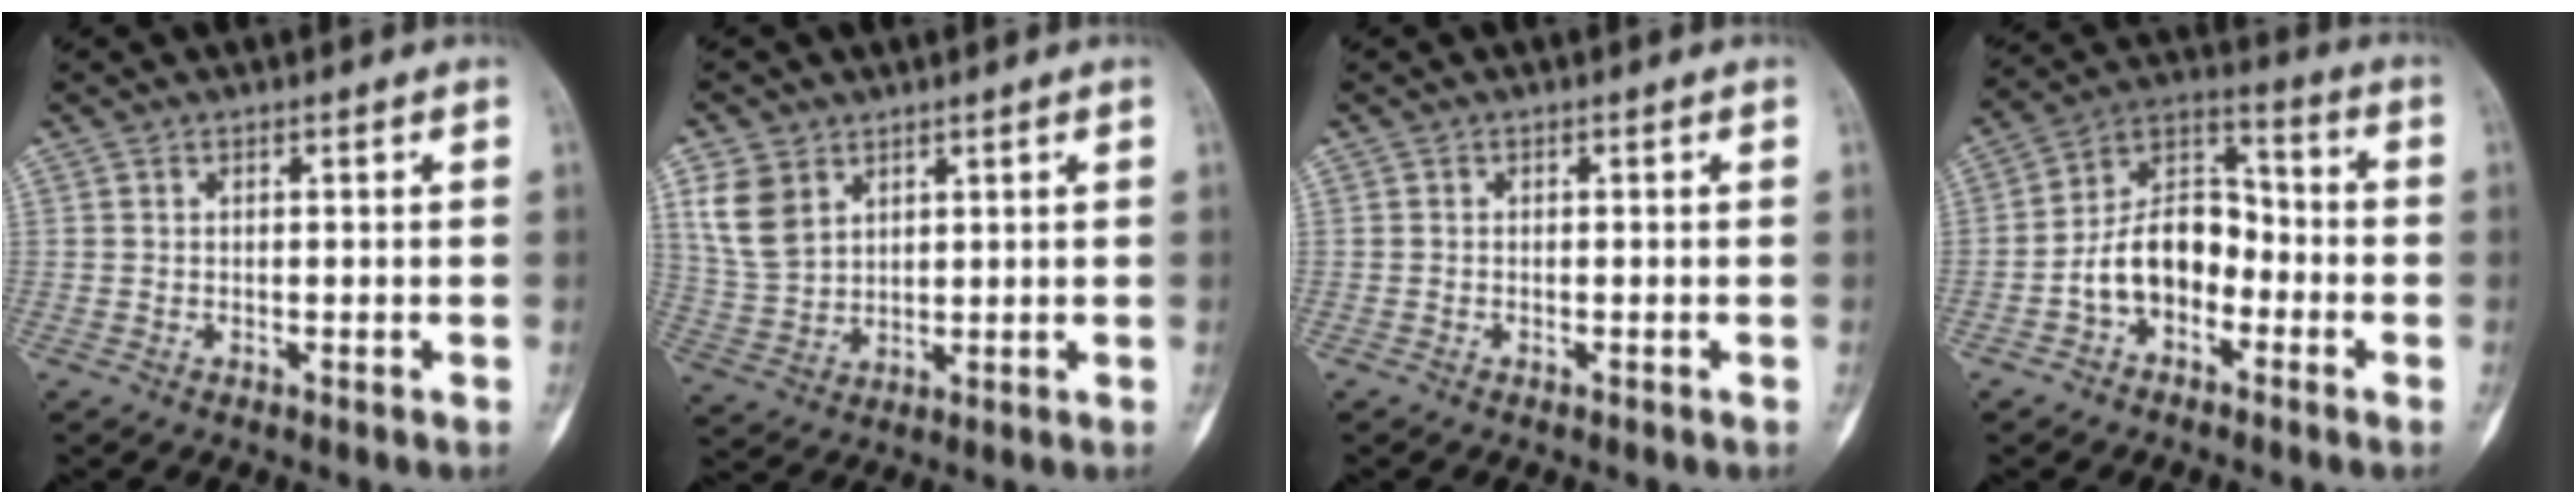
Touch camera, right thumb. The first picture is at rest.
{"total": 8.1, "force": [3.9, 5.7, 4.2], "torque": [-0.075, -0.012, 0.091]}
{"total": 0.0}
{"total": 11.9, "force": [-3.8, 8.1, 7.9], "torque": [-0.115, 0.052, -0.080]}